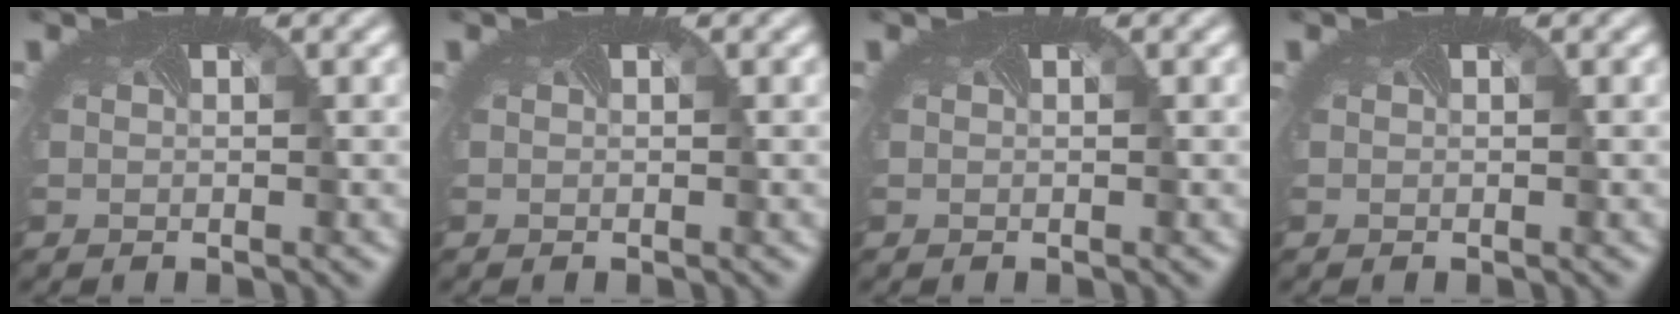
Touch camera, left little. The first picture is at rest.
{"total": 0.0}
{"total": 0.0}
{"total": 0.0}